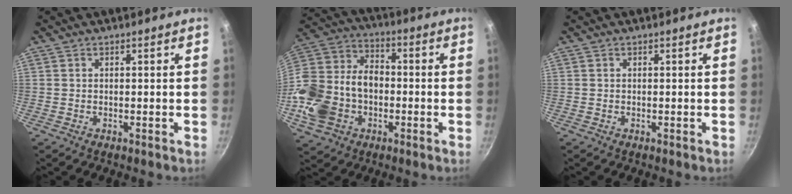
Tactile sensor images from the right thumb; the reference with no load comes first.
{"total": 20.0, "force": [-4.3, 14.8, 12.7], "torque": [-0.252, 0.051, -0.078]}
{"total": 0.0}